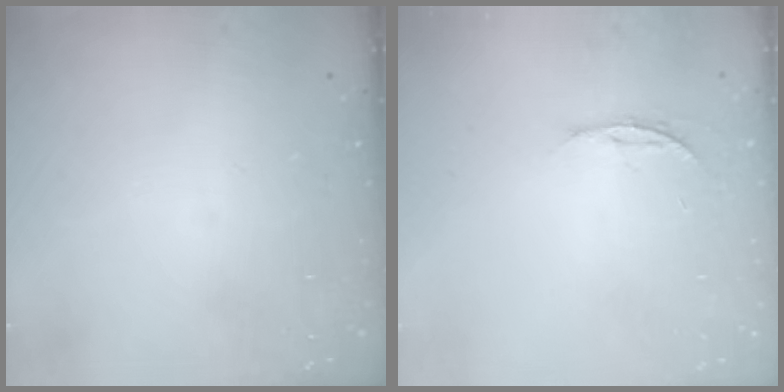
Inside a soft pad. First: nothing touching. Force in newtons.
{"total": 3.6, "press": 3.6, "slide": 0.3}